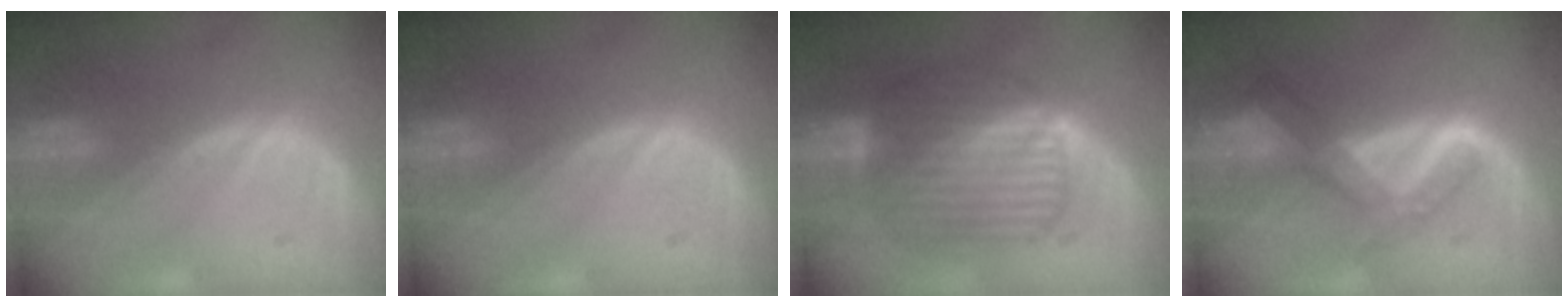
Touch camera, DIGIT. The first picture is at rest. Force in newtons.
{"total": 0.0}
{"total": 9.2, "press": 9.2, "slide": 0.7}
{"total": 6.7, "press": 5.6, "slide": 3.6}